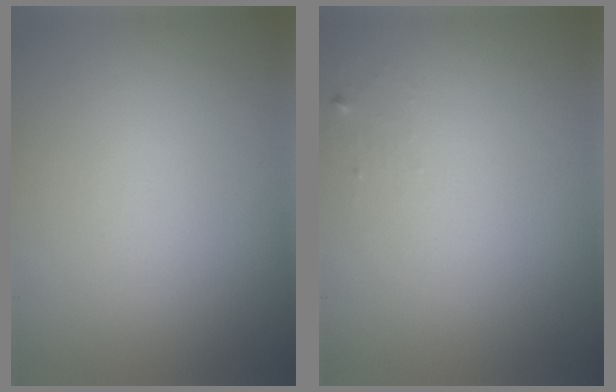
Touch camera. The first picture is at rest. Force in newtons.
{"total": 0.6, "press": 0.6, "slide": 0.1}